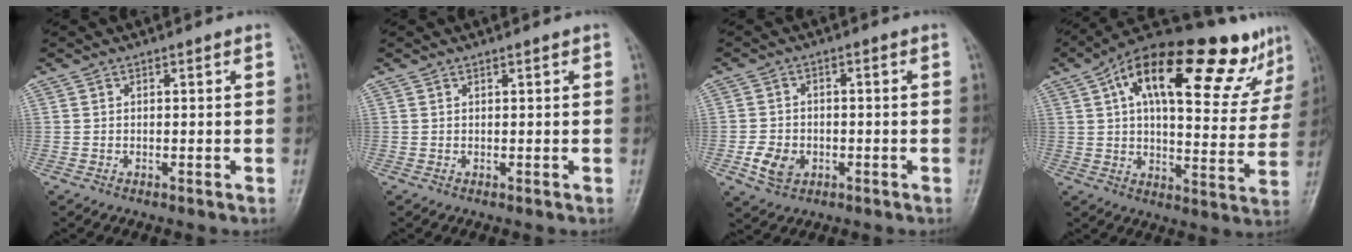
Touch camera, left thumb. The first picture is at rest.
{"total": 0.5, "force": [0.4, 0.2, 0.3], "torque": [-0.005, -0.001, 0.005]}
{"total": 5.5, "force": [-1.8, 4.3, 2.9], "torque": [-0.045, 0.006, -0.029]}
{"total": 26.5, "force": [14.4, 9.6, 20.0], "torque": [-0.254, 0.004, 0.215]}